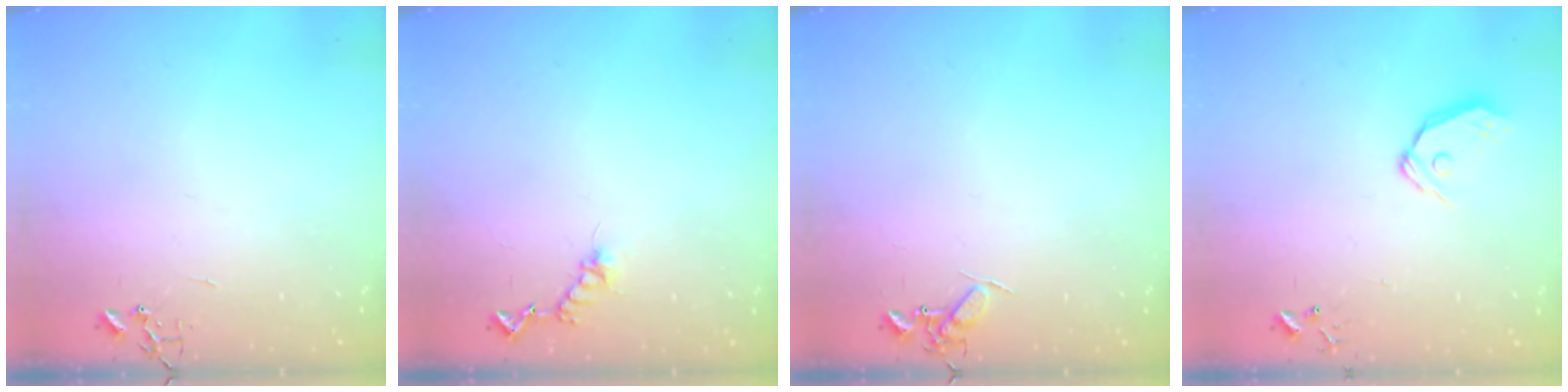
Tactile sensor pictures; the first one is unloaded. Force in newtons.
{"total": 8.7, "press": 8.6, "slide": 0.7}
{"total": 7.2, "press": 7.2, "slide": 0.9}
{"total": 9.3, "press": 9.2, "slide": 1.2}